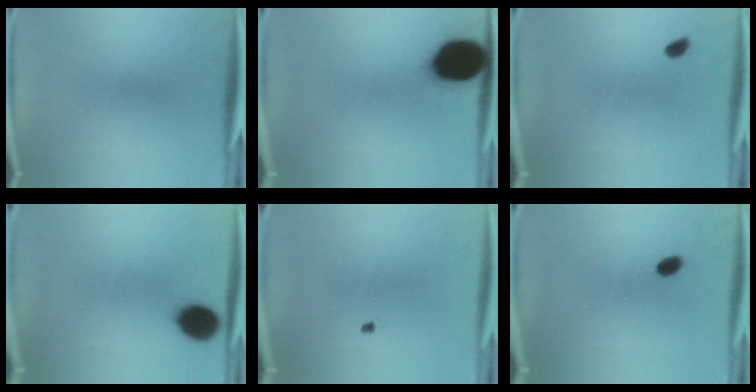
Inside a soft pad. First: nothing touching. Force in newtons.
{"total": 17.7}
{"total": 1.5}
{"total": 10.2}
{"total": 0.6}
{"total": 2.4}